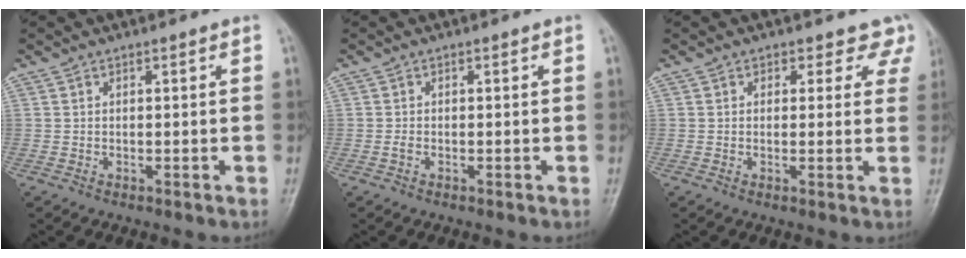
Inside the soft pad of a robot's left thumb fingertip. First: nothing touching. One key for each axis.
{"total": 1.0, "fx": -0.2, "fy": 0.3, "fz": 0.9, "tx": -0.019, "ty": 0.010, "tz": -0.001}
{"total": 4.8, "fx": 3.4, "fy": 3.2, "fz": 0.9, "tx": 0.039, "ty": -0.010, "tz": 0.023}